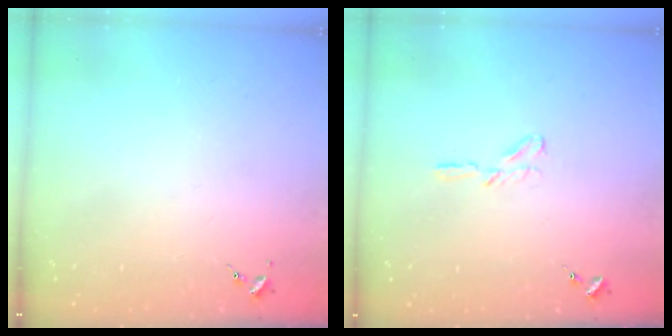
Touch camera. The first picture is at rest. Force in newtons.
{"total": 3.8, "press": 3.8, "slide": 0.3}